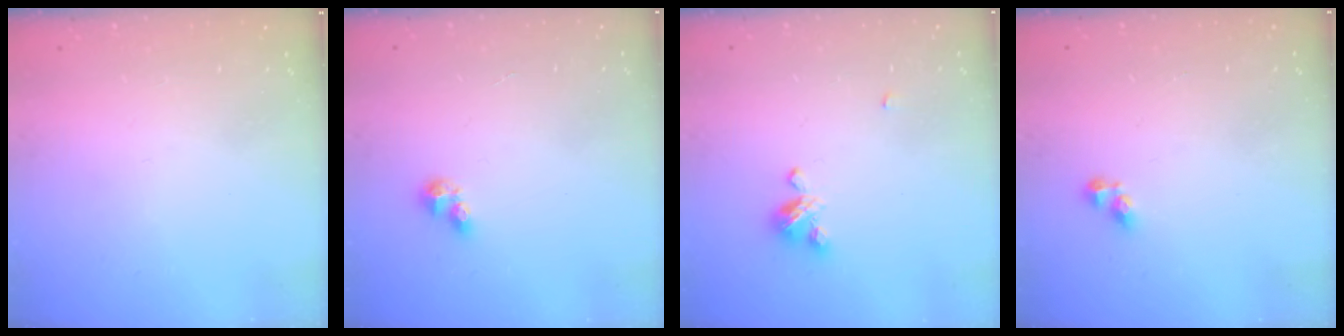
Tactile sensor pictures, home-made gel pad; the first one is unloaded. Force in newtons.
{"total": 4.0, "press": 3.9, "slide": 0.5}
{"total": 5.1, "press": 5.0, "slide": 0.5}
{"total": 4.1, "press": 4.0, "slide": 0.6}